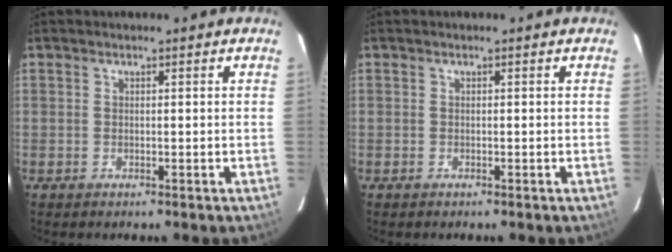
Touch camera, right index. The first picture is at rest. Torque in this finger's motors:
{"motor_torque": [-0.18, 0.05, -0.70, -0.12]}